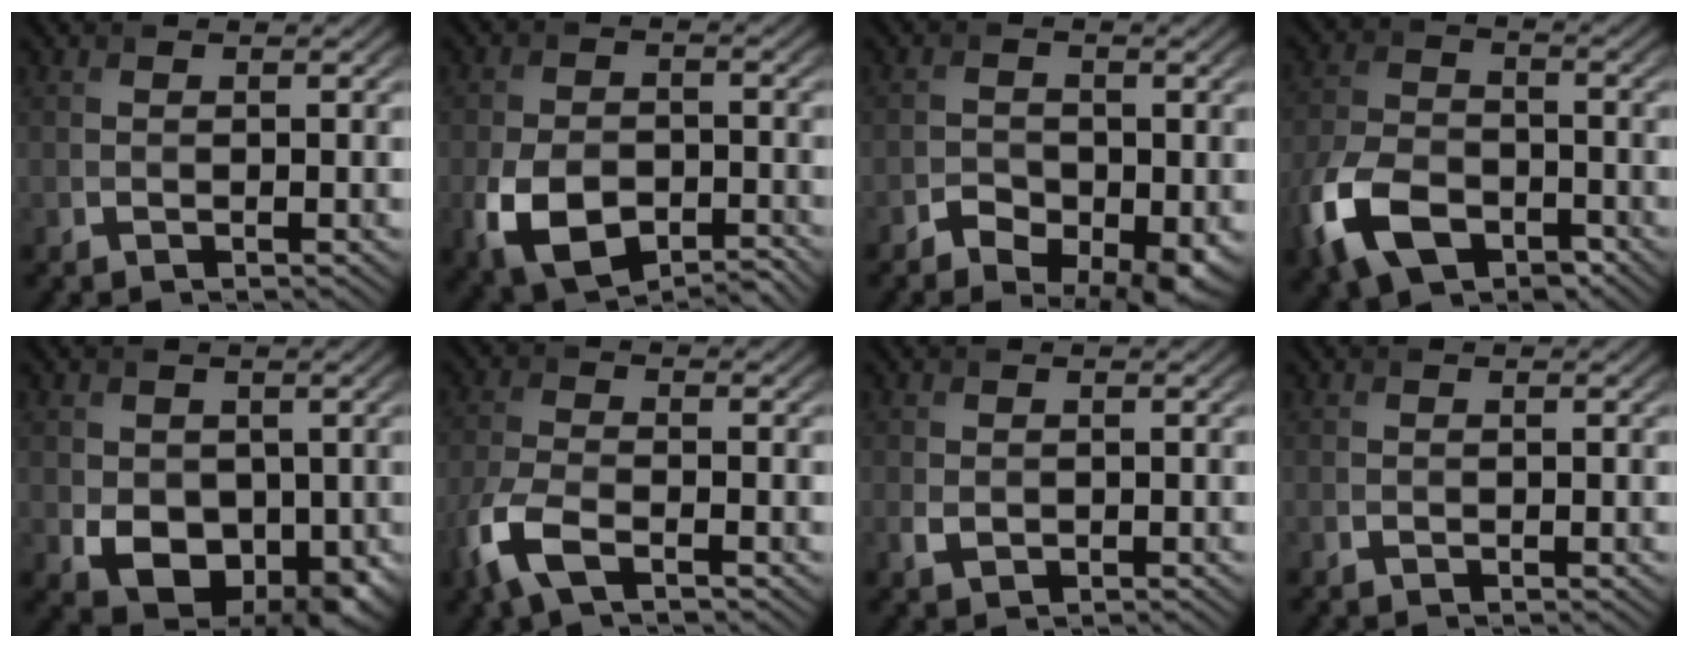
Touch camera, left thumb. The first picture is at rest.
{"total": 9.2, "force": [-4.2, 5.6, 5.9], "torque": [-0.131, -0.026, -0.064]}
{"total": 5.9, "force": [-3.1, 3.4, 3.7], "torque": [-0.059, -0.008, -0.049]}
{"total": 11.2, "force": [-5.9, 6.6, 6.8], "torque": [-0.171, -0.021, -0.120]}
{"total": 7.3, "force": [-0.5, 5.6, 4.6], "torque": [-0.092, -0.029, -0.001]}
{"total": 6.0, "force": [-3.4, 2.4, 4.3], "torque": [-0.112, -0.011, -0.079]}
{"total": 1.5, "force": [-0.2, 1.2, 0.9], "torque": [-0.023, -0.008, -0.001]}
{"total": 0.0}